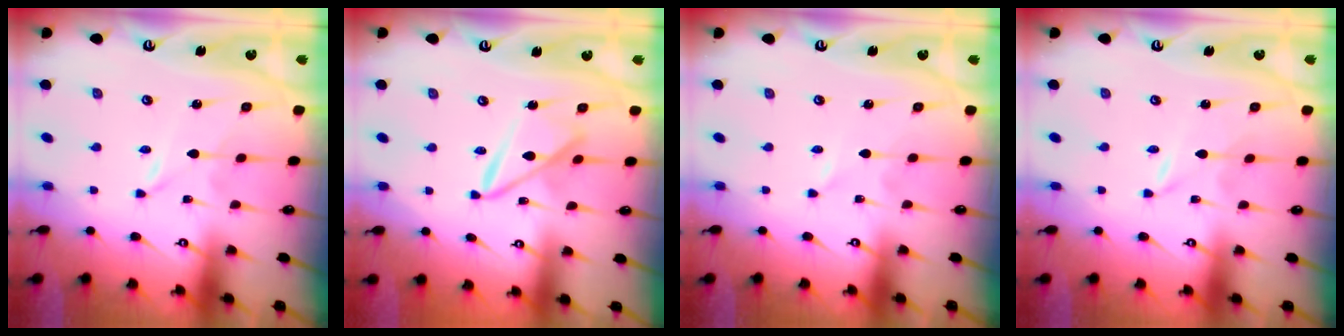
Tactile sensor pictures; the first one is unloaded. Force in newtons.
{"total": 10.2, "press": 10.2, "slide": 0.8}
{"total": 0.0}
{"total": 0.0}